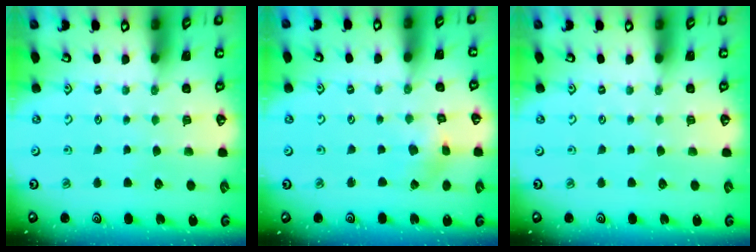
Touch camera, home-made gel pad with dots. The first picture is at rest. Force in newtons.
{"total": 1.4, "press": 1.4, "slide": 0.2}
{"total": 0.0}